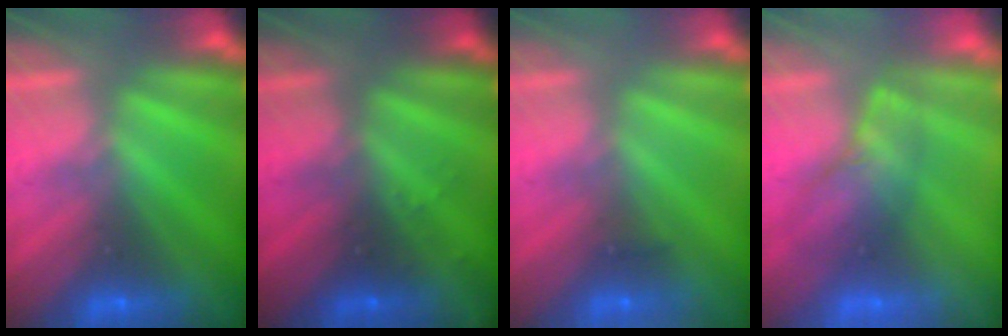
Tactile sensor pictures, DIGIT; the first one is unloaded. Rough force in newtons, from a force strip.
{"total": 2.9}
{"total": 2.4}
{"total": 2.5}